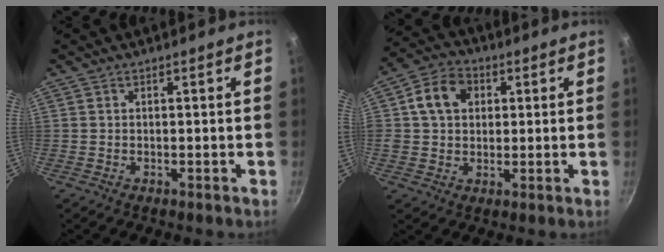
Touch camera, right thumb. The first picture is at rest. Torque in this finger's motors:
{"motor_torque": [-0.27, 0.87, 1.07, 0.88, 0.18]}